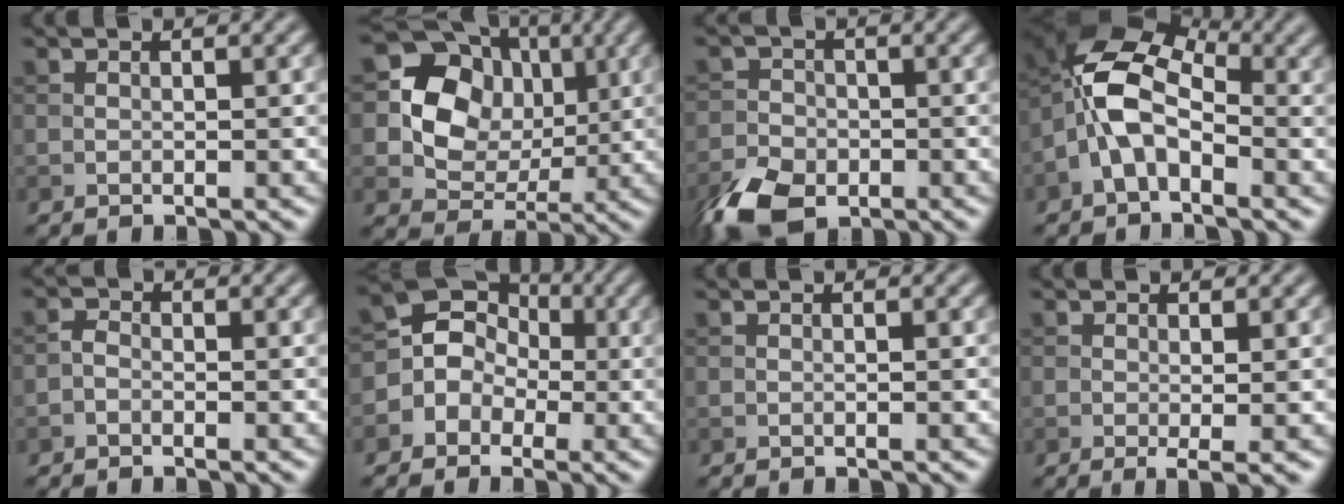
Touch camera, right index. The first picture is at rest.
{"total": 9.1, "force": [1.4, 7.7, 4.5], "torque": [-0.069, 0.008, 0.012]}
{"total": 8.1, "force": [-5.0, 4.7, 4.3], "torque": [-0.094, -0.029, -0.096]}
{"total": 7.1, "force": [-1.5, 4.2, 5.5], "torque": [-0.114, 0.021, -0.043]}
{"total": 1.1, "force": [-0.6, 0.7, 0.6], "torque": [-0.011, 0.003, -0.017]}
{"total": 7.3, "force": [-0.9, 6.9, 2.2], "torque": [-0.020, 0.034, -0.053]}
{"total": 0.0}
{"total": 2.1, "force": [-0.3, 0.2, 2.0], "torque": [-0.036, -0.012, -0.004]}